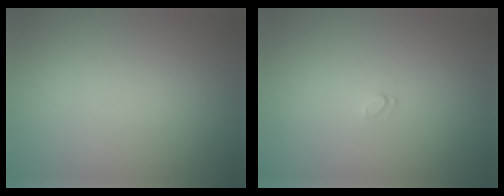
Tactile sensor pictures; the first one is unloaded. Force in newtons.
{"total": 0.7, "press": 0.7, "slide": 0.1}